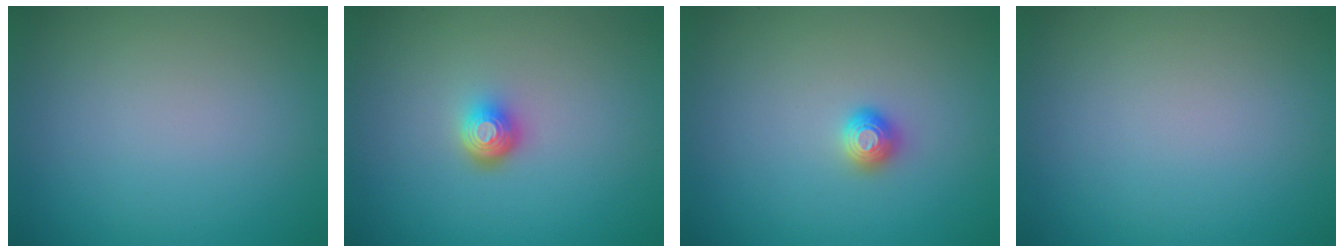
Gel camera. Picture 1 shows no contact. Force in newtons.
{"total": 2.2, "press": 1.4, "slide": 1.6}
{"total": 1.2, "press": 1.1, "slide": 0.2}
{"total": 0.0}